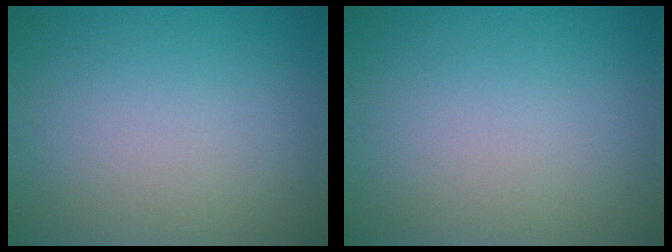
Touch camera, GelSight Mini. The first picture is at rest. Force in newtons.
{"total": 0.0}